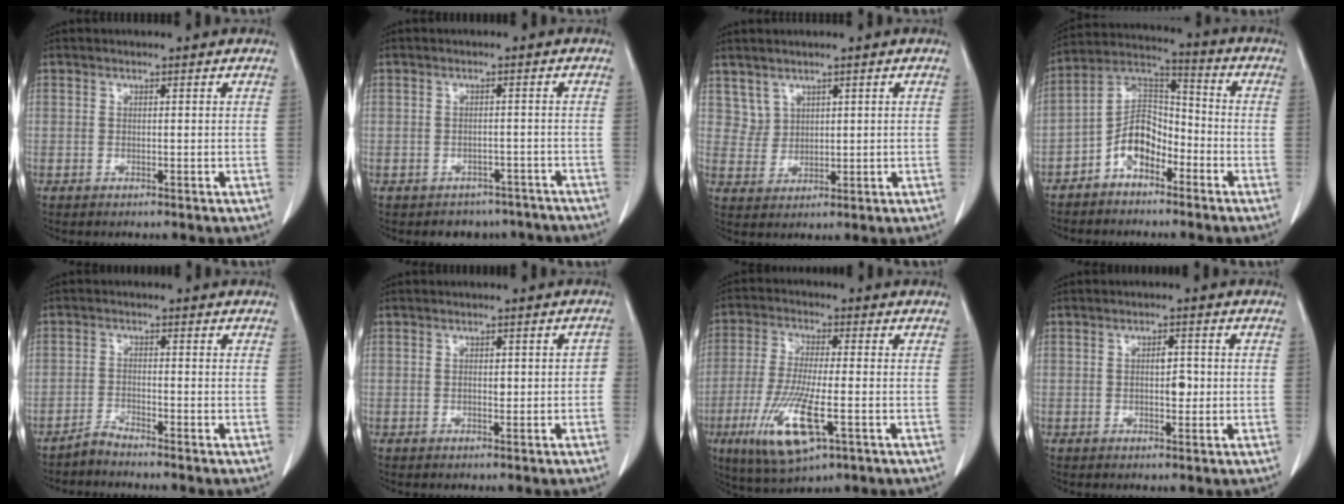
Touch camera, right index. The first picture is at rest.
{"total": 6.1, "force": [-5.0, 3.4, 0.0], "torque": [0.016, 0.014, -0.056]}
{"total": 3.0, "force": [2.1, 2.2, 0.0], "torque": [0.007, 0.004, 0.045]}
{"total": 8.4, "force": [-4.4, 4.9, 5.2], "torque": [-0.101, 0.030, -0.086]}
{"total": 2.2, "force": [-2.2, -0.4, 0.2], "torque": [-0.004, -0.010, -0.046]}
{"total": 2.5, "force": [-0.5, 1.4, 2.0], "torque": [-0.020, 0.014, -0.004]}
{"total": 12.5, "force": [-4.7, 2.2, 11.3], "torque": [-0.236, -0.026, -0.081]}
{"total": 2.8, "force": [-0.2, 1.3, 2.5], "torque": [-0.039, 0.002, -0.002]}